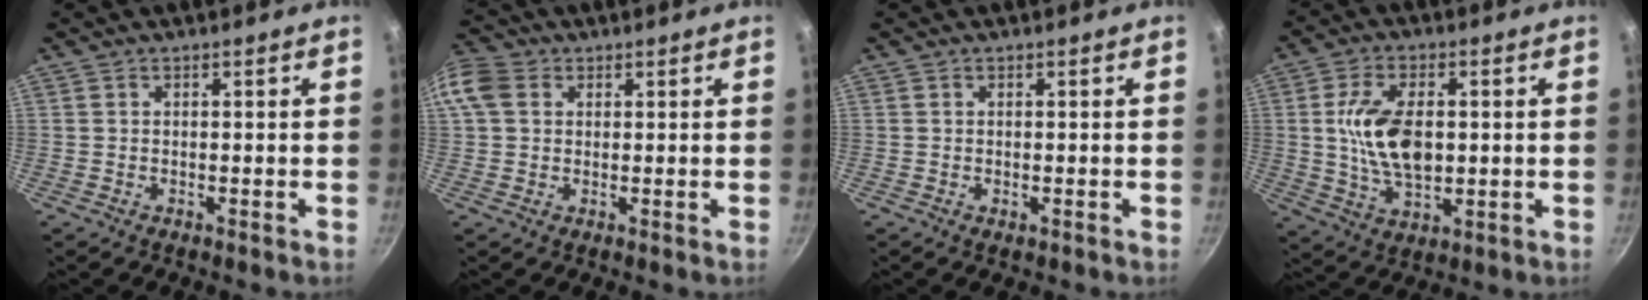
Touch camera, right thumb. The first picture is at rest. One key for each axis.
{"total": 6.7, "fx": 1.8, "fy": 5.1, "fz": 3.9, "tx": -0.076, "ty": 0.011, "tz": 0.023}
{"total": 0.9, "fx": -0.2, "fy": 0.5, "fz": 0.7, "tx": -0.012, "ty": -0.002, "tz": -0.001}
{"total": 12.4, "fx": 0.9, "fy": 7.0, "fz": 10.2, "tx": -0.174, "ty": 0.000, "tz": 0.018}